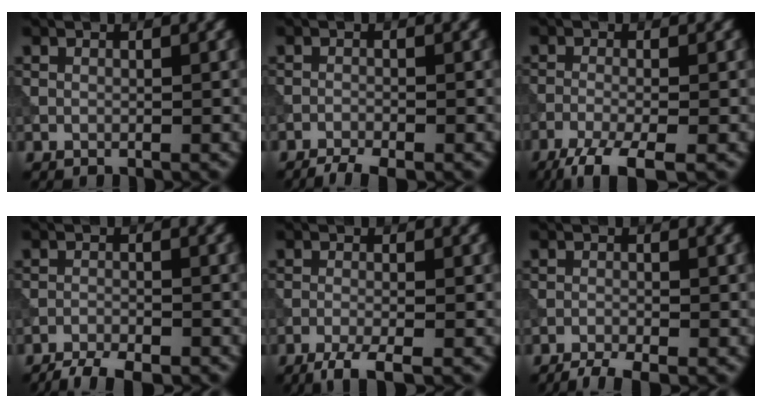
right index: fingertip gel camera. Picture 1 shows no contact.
{"total": 2.6, "force": [-2.2, 0.3, 1.4], "torque": [-0.030, -0.003, -0.043]}
{"total": 5.1, "force": [-3.5, 1.1, 3.6], "torque": [-0.061, -0.010, -0.075]}
{"total": 4.9, "force": [-4.3, 0.9, 2.1], "torque": [-0.040, -0.014, -0.073]}
{"total": 3.3, "force": [-2.2, 0.6, 2.4], "torque": [-0.044, -0.005, -0.051]}
{"total": 3.1, "force": [-2.5, 0.4, 1.8], "torque": [-0.036, -0.002, -0.050]}